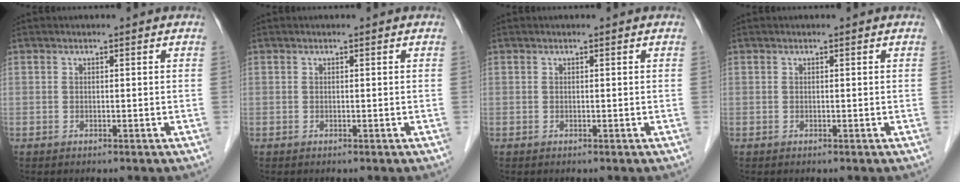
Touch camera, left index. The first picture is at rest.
{"total": 0.0}
{"total": 0.0}
{"total": 0.0}